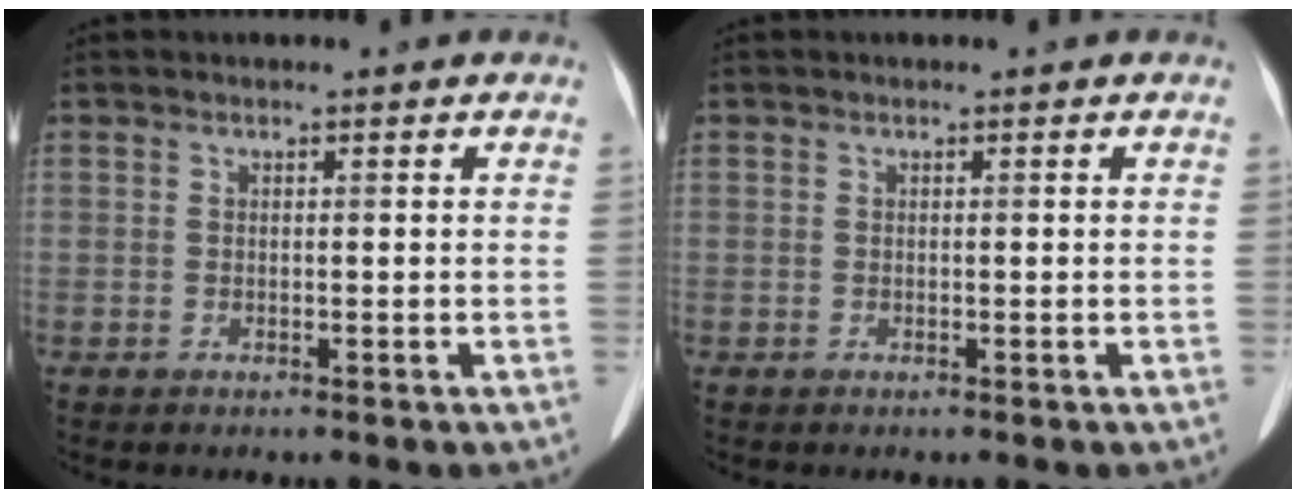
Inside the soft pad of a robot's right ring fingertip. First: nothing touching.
{"total": 0.0}